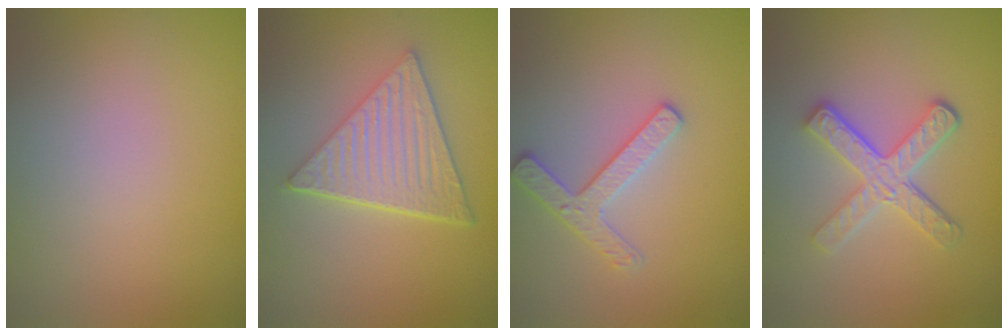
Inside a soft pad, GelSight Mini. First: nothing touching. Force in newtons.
{"total": 5.9, "press": 4.3, "slide": 4.0}
{"total": 2.5, "press": 2.4, "slide": 0.4}
{"total": 4.1, "press": 3.3, "slide": 2.4}